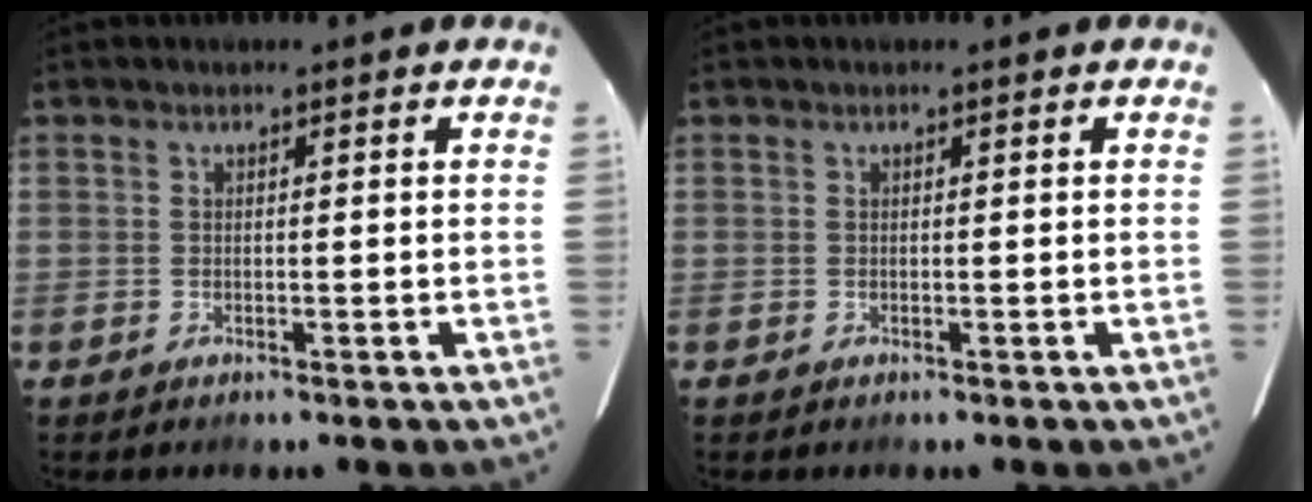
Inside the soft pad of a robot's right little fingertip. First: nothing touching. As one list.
[{"total": 0.0}]